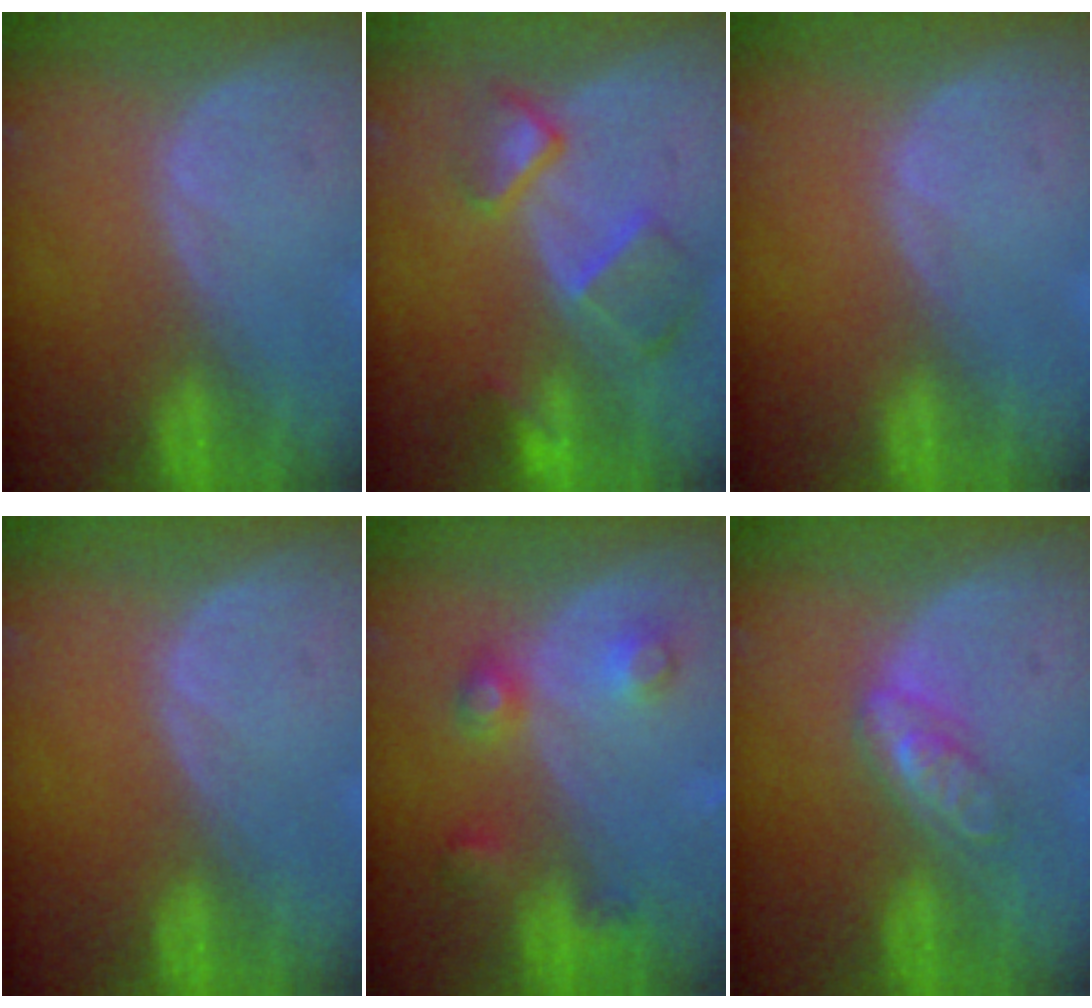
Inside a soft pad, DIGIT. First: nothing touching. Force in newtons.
{"total": 7.6, "press": 6.7, "slide": 3.6}
{"total": 0.0}
{"total": 0.0}
{"total": 4.9, "press": 4.9, "slide": 0.2}
{"total": 4.8, "press": 4.3, "slide": 2.1}